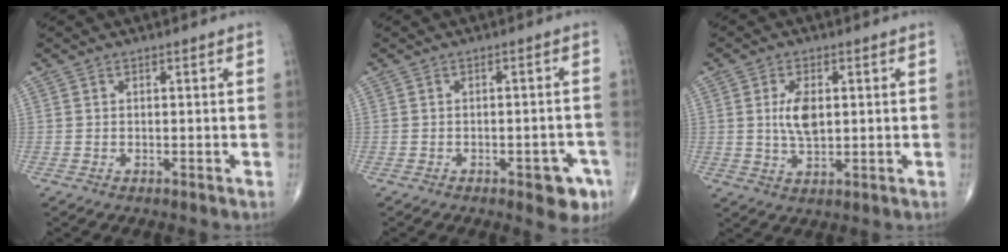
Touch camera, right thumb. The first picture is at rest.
{"total": 6.1, "force": [-3.1, 2.7, 4.6], "torque": [-0.032, 0.016, -0.032]}
{"total": 6.0, "force": [0.9, 3.1, 5.1], "torque": [-0.093, -0.007, 0.017]}